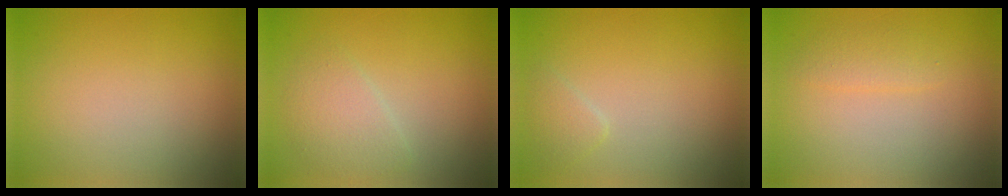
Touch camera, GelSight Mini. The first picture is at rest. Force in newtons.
{"total": 2.5, "press": 2.5, "slide": 0.1}
{"total": 1.2, "press": 1.2, "slide": 0.1}
{"total": 1.5, "press": 1.5, "slide": 0.0}